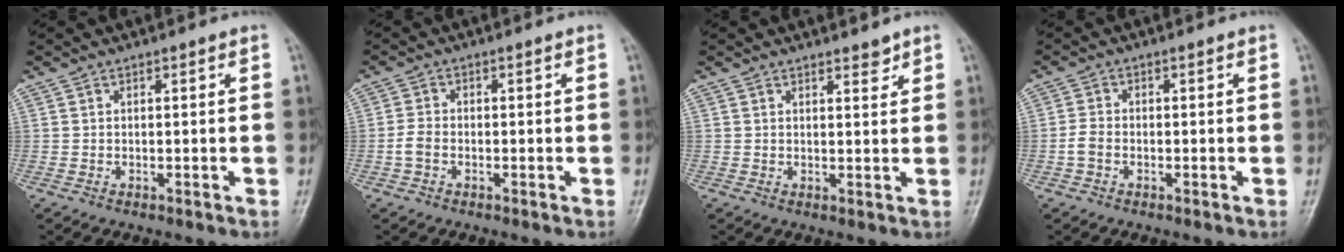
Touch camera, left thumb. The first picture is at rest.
{"total": 2.7, "force": [-1.0, 1.8, 1.7], "torque": [-0.038, 0.008, -0.023]}
{"total": 2.1, "force": [1.7, 0.8, 0.8], "torque": [0.000, -0.012, 0.024]}
{"total": 2.5, "force": [-1.0, 1.8, 1.5], "torque": [-0.034, 0.008, -0.023]}